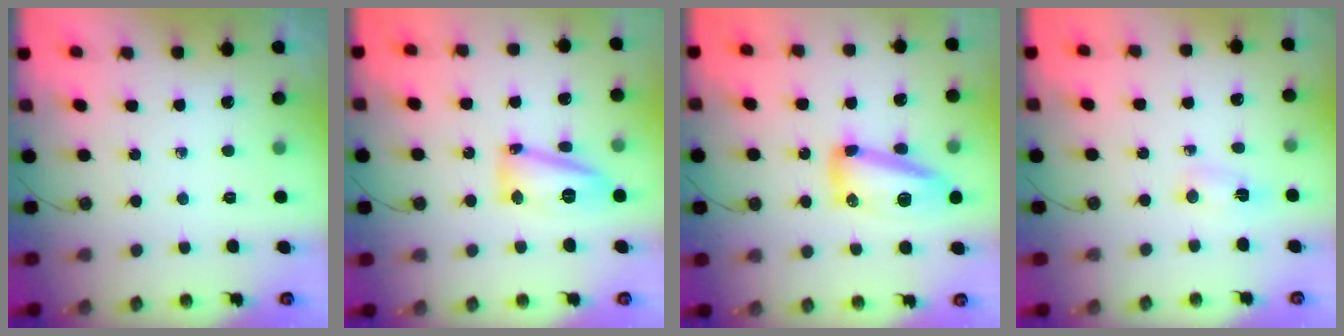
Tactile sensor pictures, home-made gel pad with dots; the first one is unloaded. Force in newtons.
{"total": 17.7, "press": 14.4, "slide": 10.2}
{"total": 12.5, "press": 12.4, "slide": 1.3}
{"total": 2.9, "press": 1.6, "slide": 2.4}